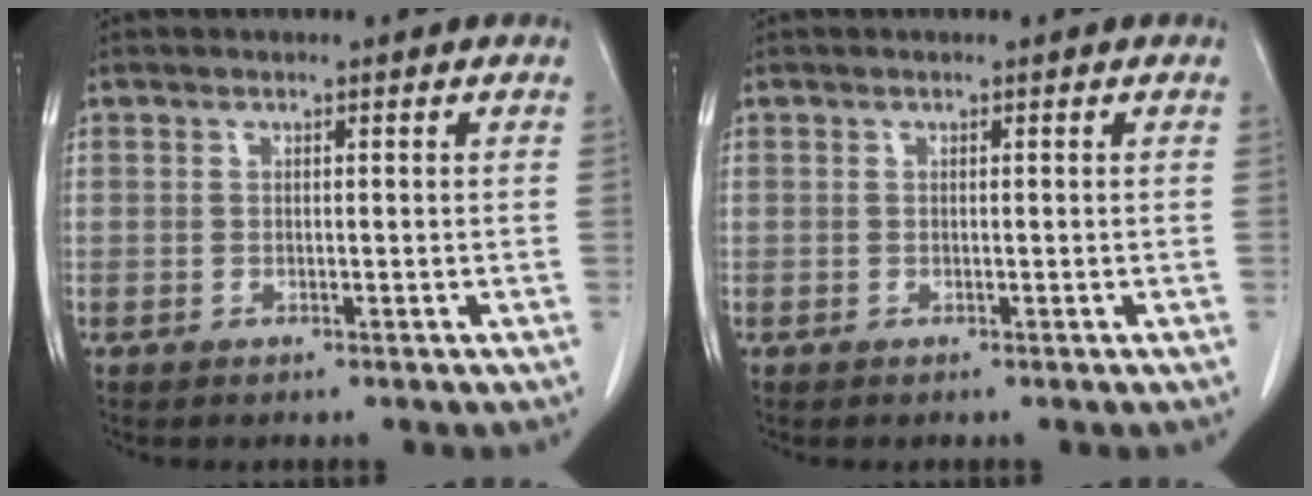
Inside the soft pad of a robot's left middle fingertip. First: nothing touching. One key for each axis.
{"total": 0.0}